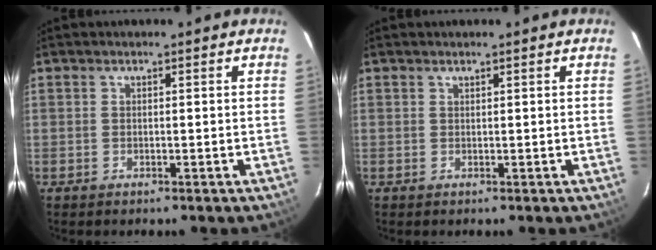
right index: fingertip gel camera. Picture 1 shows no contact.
{"total": 0.0}